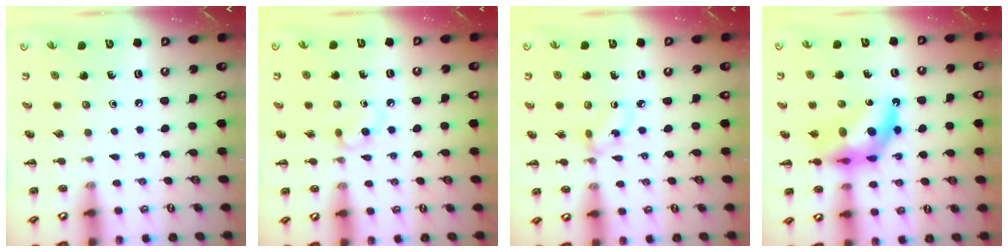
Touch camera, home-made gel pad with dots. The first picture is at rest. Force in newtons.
{"total": 2.4, "press": 2.1, "slide": 1.1}
{"total": 1.6, "press": 1.4, "slide": 0.6}
{"total": 11.5, "press": 10.9, "slide": 3.5}